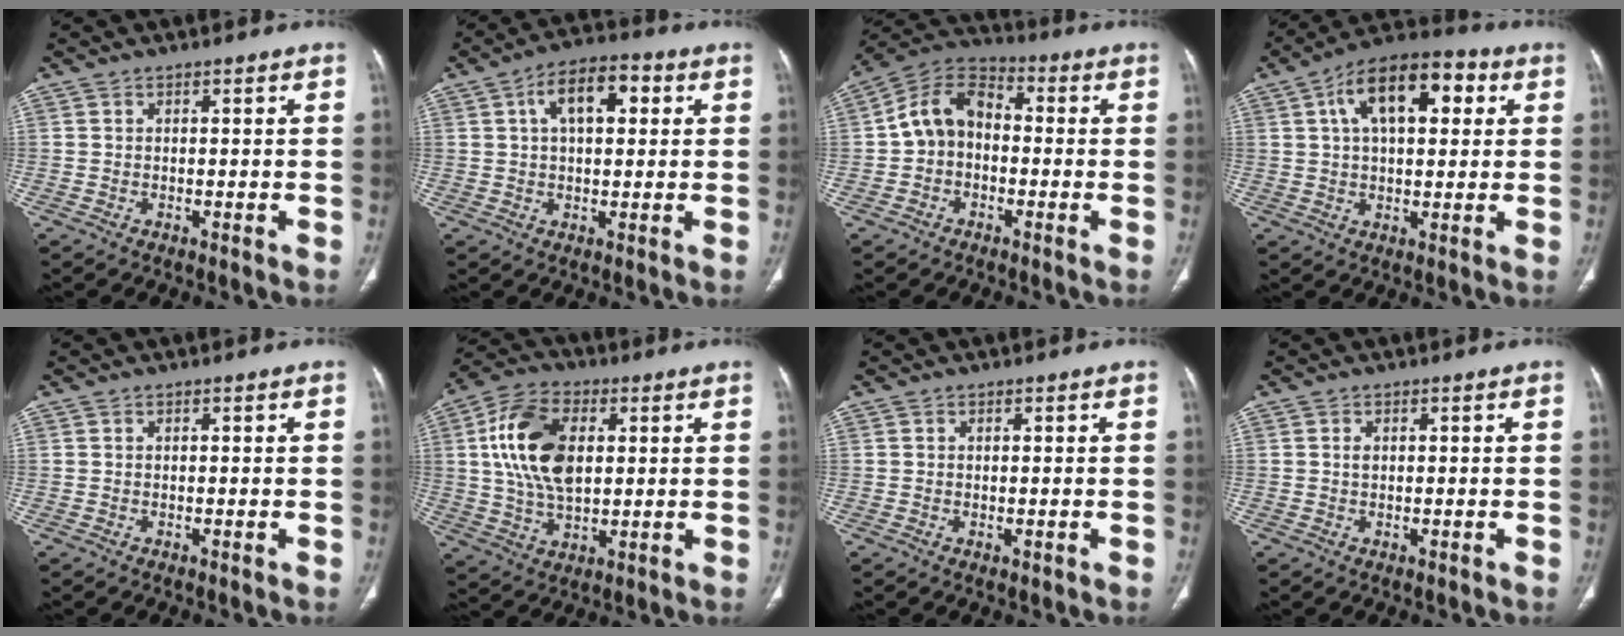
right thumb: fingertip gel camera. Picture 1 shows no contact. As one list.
[{"total": 9.8, "force": [2.9, 5.2, 7.8], "torque": [-0.112, 0.018, 0.040]}, {"total": 10.0, "force": [-0.6, 7.6, 6.5], "torque": [-0.099, 0.036, -0.029]}, {"total": 15.3, "force": [4.8, 7.9, 12.2], "torque": [-0.173, 0.023, 0.070]}, {"total": 0.0}, {"total": 15.5, "force": [2.9, 9.3, 12.1], "torque": [-0.224, 0.005, 0.052]}, {"total": 0.7, "force": [-0.1, 0.4, 0.5], "torque": [-0.010, -0.002, 0.001]}, {"total": 1.0, "force": [0.2, 0.7, 0.7], "torque": [-0.013, 0.000, 0.004]}]